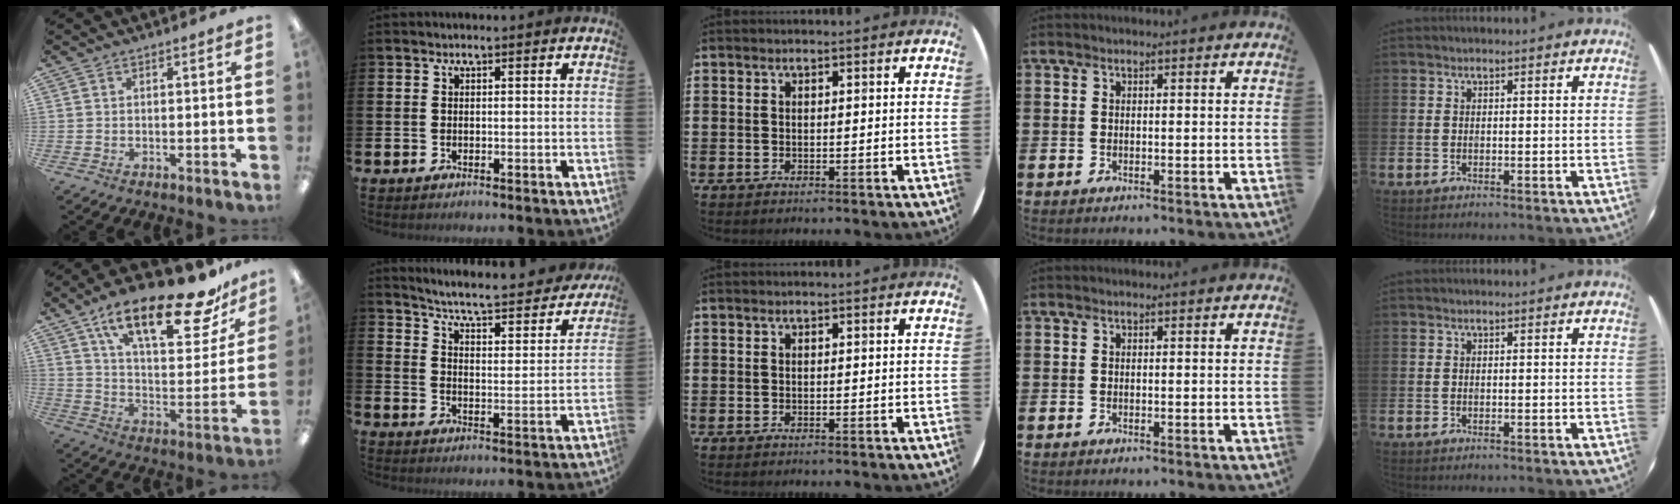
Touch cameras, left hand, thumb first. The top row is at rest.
{"thumb": {"total": 23.8, "force": [16.4, 7.9, 15.4], "torque": [-0.235, -0.096, 0.268]}, "index": {"total": 5.6, "force": [5.4, 0.1, 1.8], "torque": [-0.055, -0.053, 0.083]}}